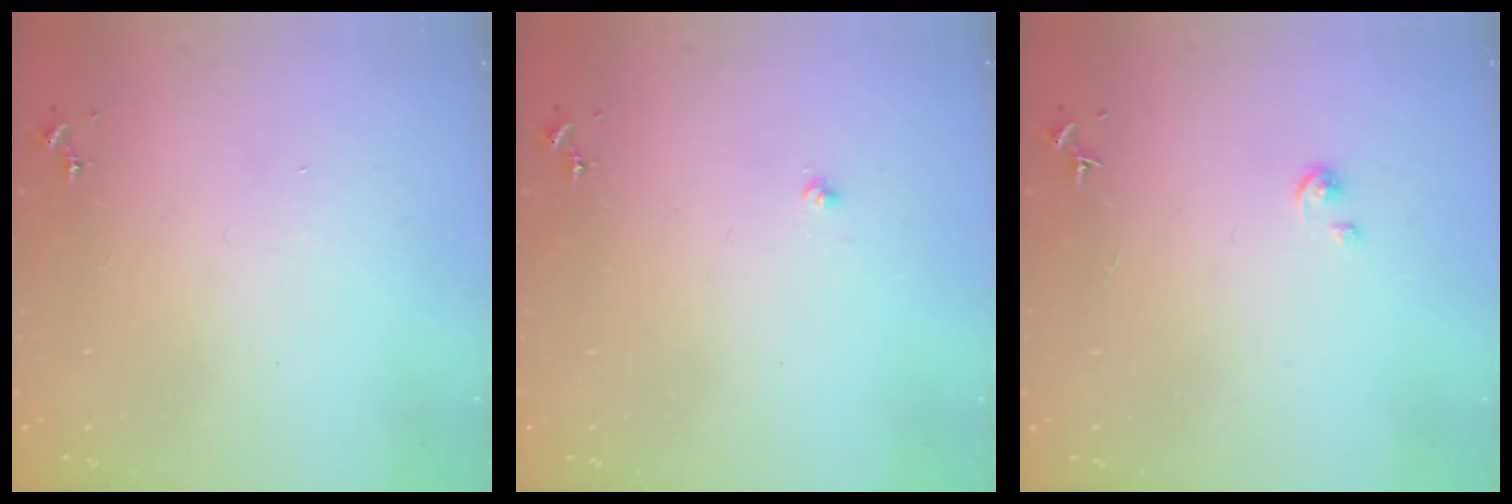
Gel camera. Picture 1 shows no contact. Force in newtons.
{"total": 2.1, "press": 2.1, "slide": 0.3}
{"total": 2.1, "press": 2.1, "slide": 0.2}